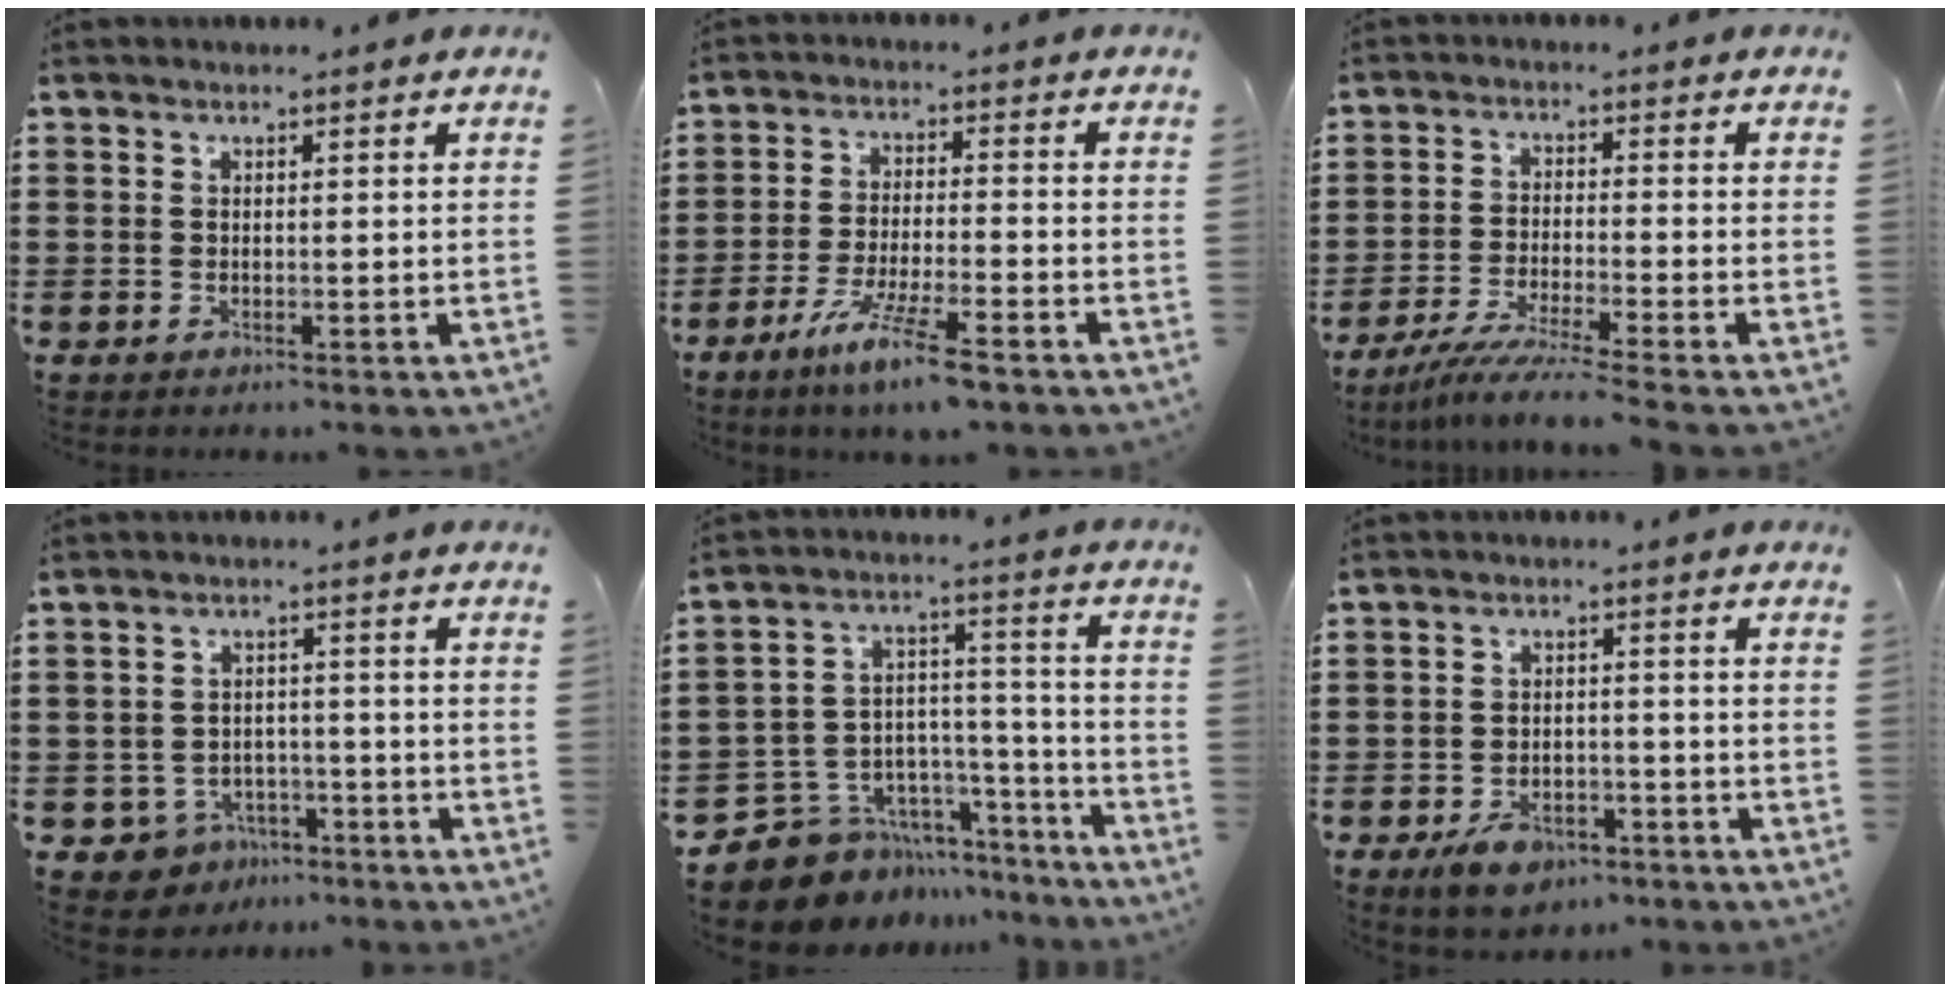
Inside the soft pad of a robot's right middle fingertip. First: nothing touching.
{"total": 8.1, "force": [-5.8, 0.4, 5.6], "torque": [-0.112, -0.013, -0.108]}
{"total": 5.4, "force": [-4.7, -0.6, 2.5], "torque": [-0.054, -0.022, -0.092]}
{"total": 3.7, "force": [-3.0, 2.0, 0.5], "torque": [-0.027, 0.005, -0.065]}
{"total": 9.2, "force": [-7.7, 4.8, 1.3], "torque": [-0.043, 0.014, -0.145]}
{"total": 4.7, "force": [-3.5, 2.3, 2.1], "torque": [-0.046, 0.010, -0.069]}